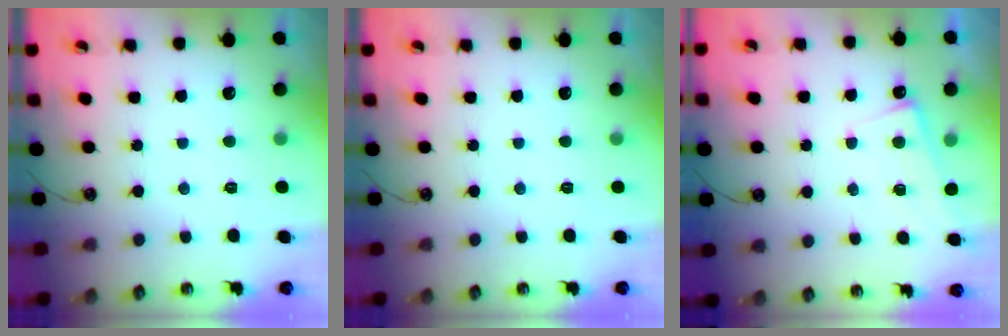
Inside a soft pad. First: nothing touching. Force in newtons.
{"total": 0.0}
{"total": 1.3, "press": 1.2, "slide": 0.4}